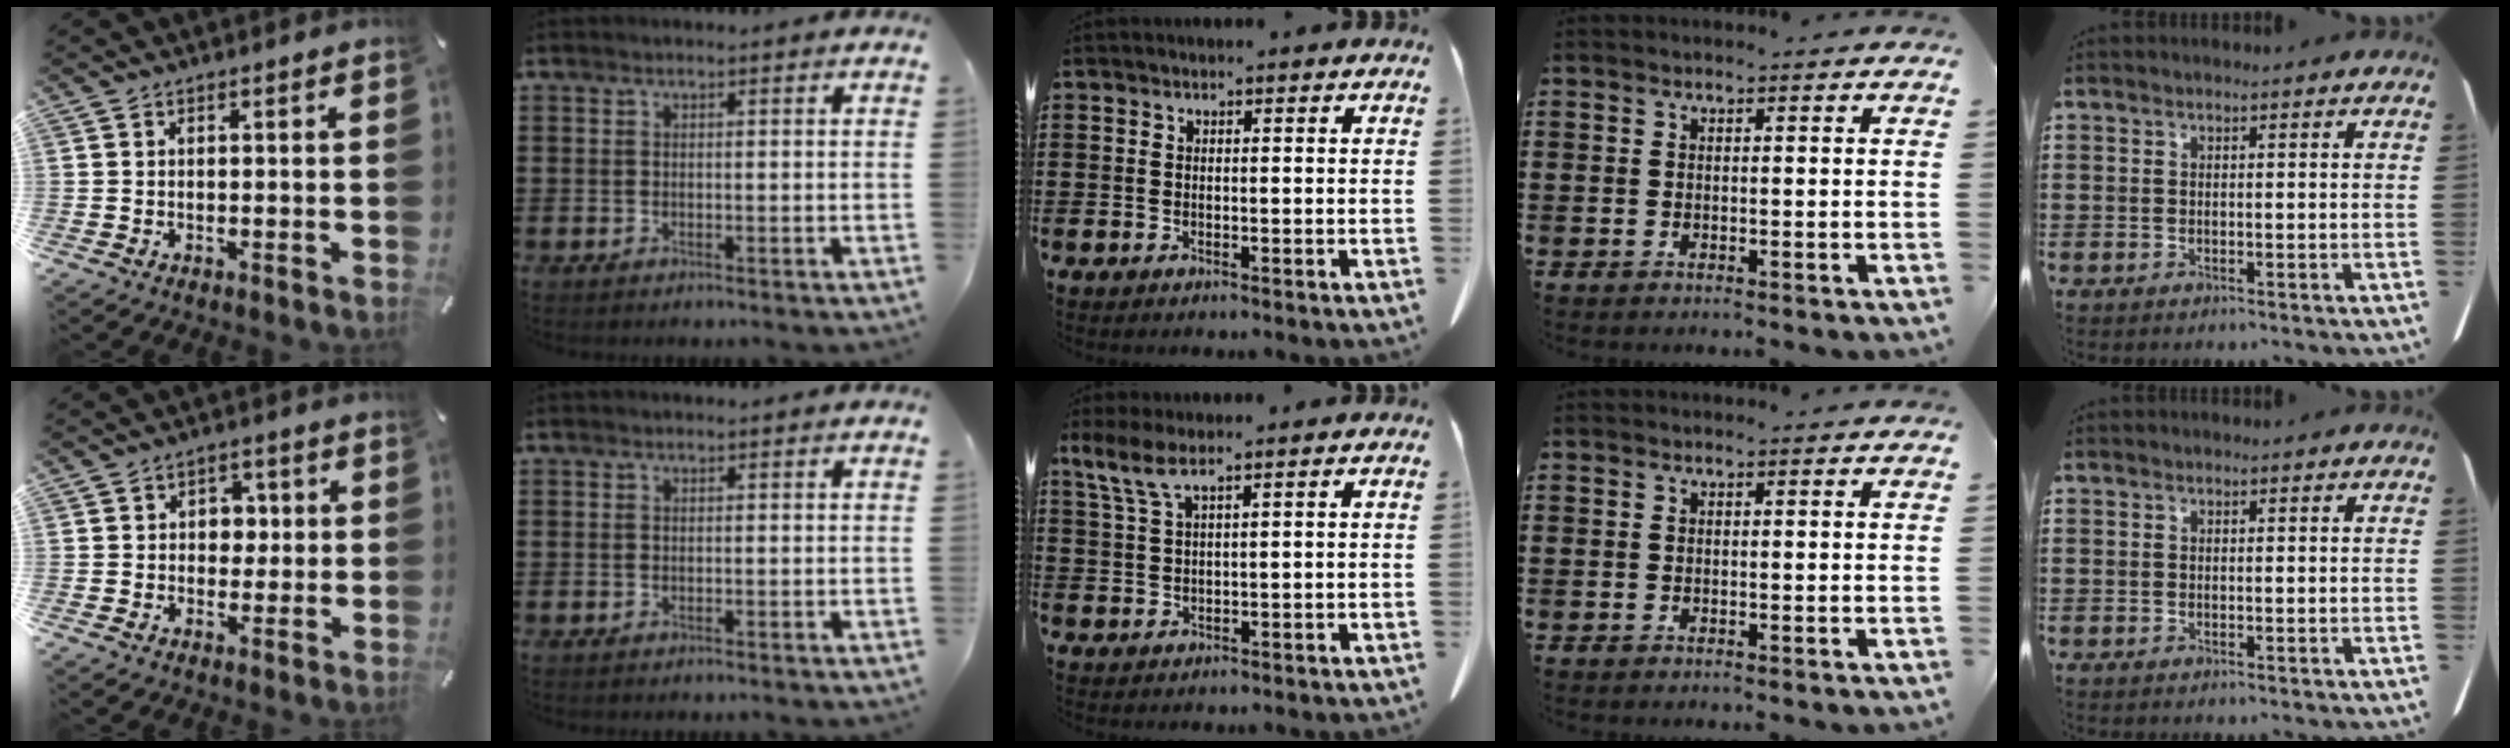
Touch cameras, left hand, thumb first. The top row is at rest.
{"thumb": {"total": 4.6, "force": [0.0, 3.9, 2.5], "torque": [-0.030, 0.002, -0.008]}, "middle": {"total": 4.1, "force": [2.6, 0.7, 3.1], "torque": [-0.076, -0.001, 0.045]}}